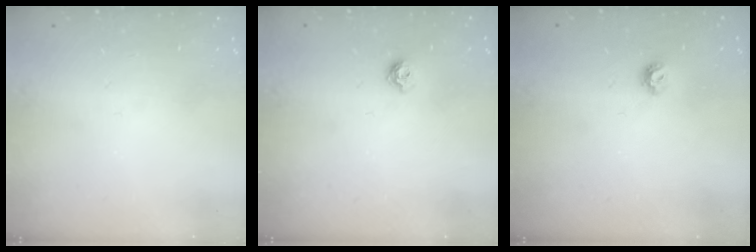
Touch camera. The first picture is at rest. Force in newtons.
{"total": 5.6, "press": 5.6, "slide": 0.9}
{"total": 4.9, "press": 4.8, "slide": 0.9}